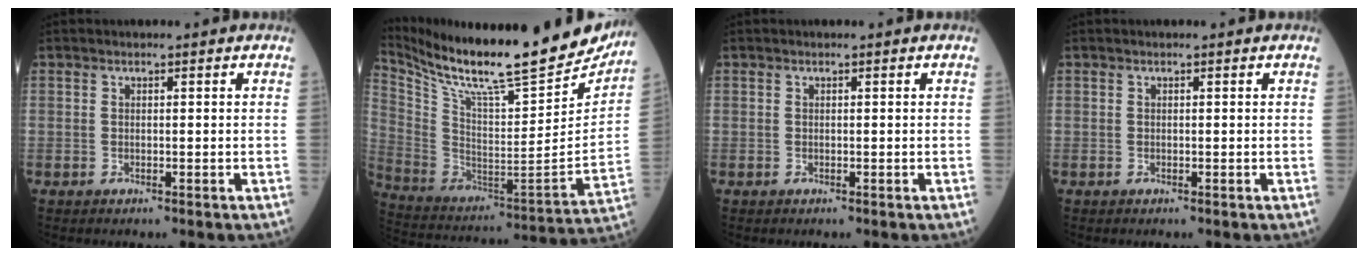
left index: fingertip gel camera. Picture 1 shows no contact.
{"total": 27.9, "force": [24.5, 3.6, 12.8], "torque": [-0.244, -0.068, 0.370]}
{"total": 0.0}
{"total": 0.0}